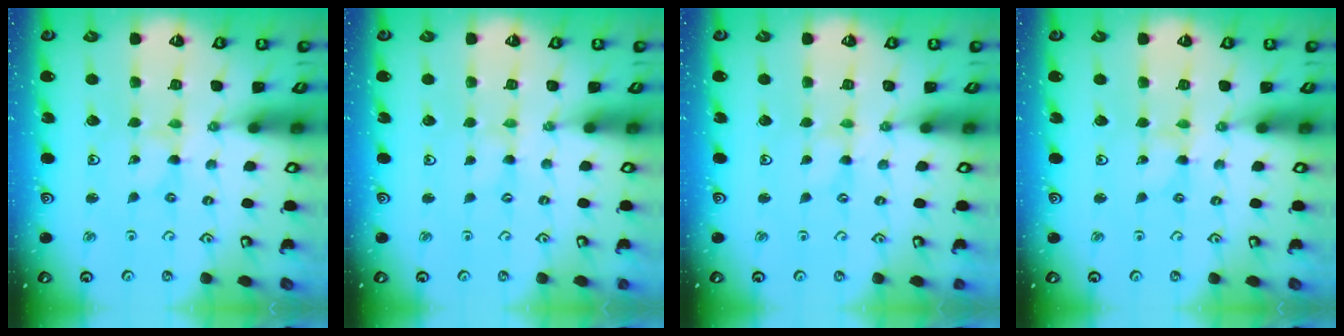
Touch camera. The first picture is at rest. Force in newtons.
{"total": 0.7, "press": 0.7, "slide": 0.1}
{"total": 0.0}
{"total": 0.0}